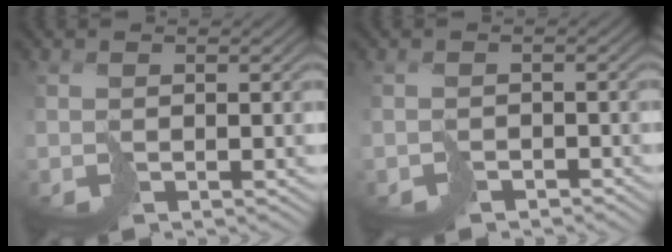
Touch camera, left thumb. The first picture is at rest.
{"total": 1.8, "force": [-1.4, 1.1, 0.3], "torque": [-0.003, -0.004, -0.032]}